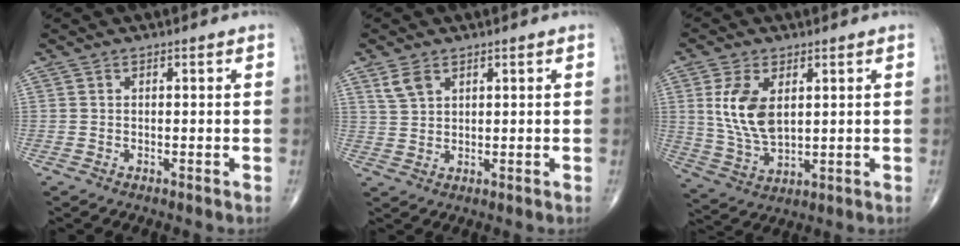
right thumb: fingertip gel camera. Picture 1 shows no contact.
{"total": 3.6, "force": [2.2, 2.1, 1.9], "torque": [-0.037, -0.004, 0.051]}
{"total": 10.5, "force": [2.6, 5.8, 8.4], "torque": [-0.158, -0.014, 0.061]}